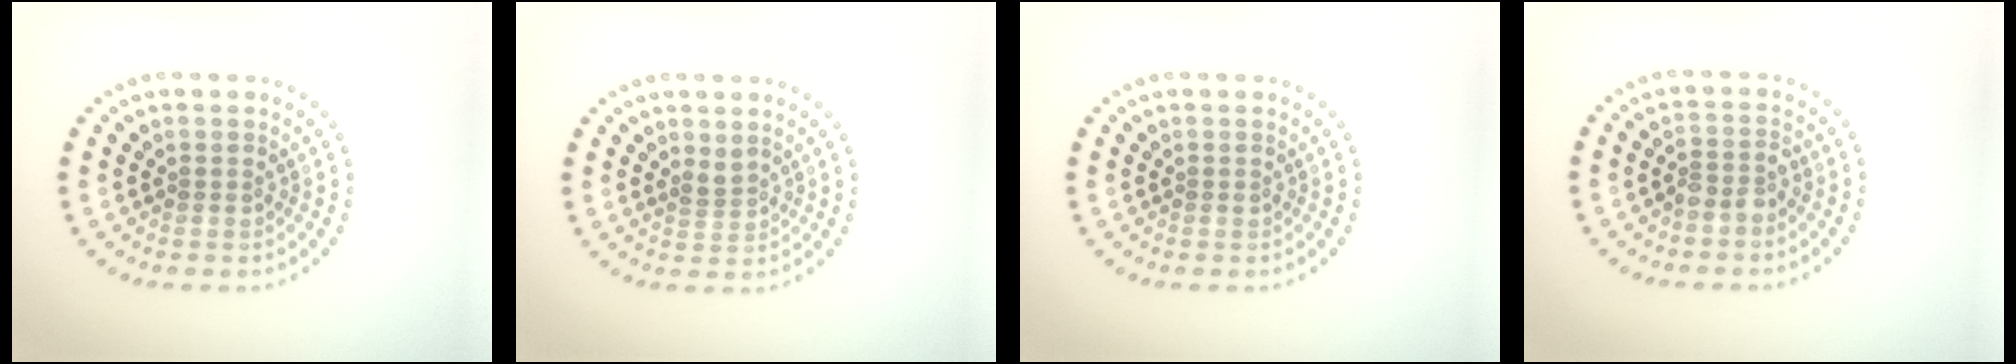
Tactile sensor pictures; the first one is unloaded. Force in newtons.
{"total": 1.1, "press": 0.7, "slide": 0.8}
{"total": 0.0}
{"total": 1.8, "press": 1.5, "slide": 1.0}